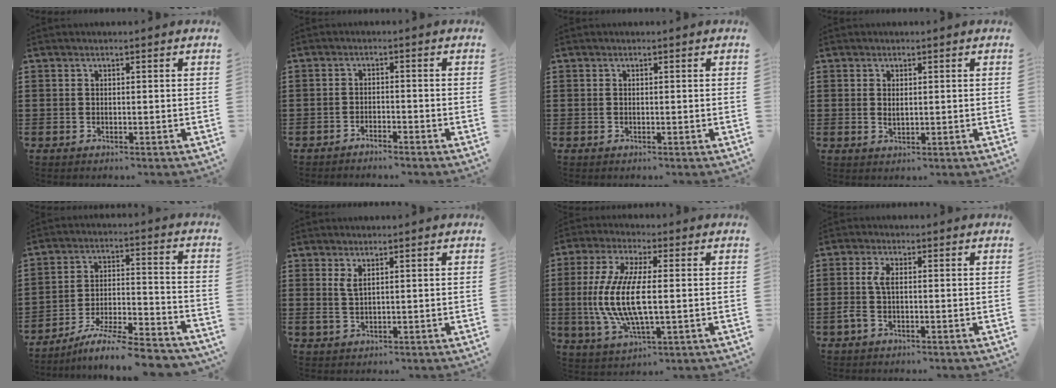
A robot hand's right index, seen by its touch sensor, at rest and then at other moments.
{"total": 1.7, "force": [-1.7, -0.1, 0.1], "torque": [-0.006, 0.004, -0.035]}
{"total": 0.0}
{"total": 1.3, "force": [0.3, 0.6, 1.1], "torque": [-0.024, 0.004, 0.004]}
{"total": 8.0, "force": [-7.2, 0.1, 3.6], "torque": [-0.061, -0.001, -0.142]}
{"total": 2.0, "force": [1.1, 0.6, 1.6], "torque": [-0.034, 0.002, 0.019]}
{"total": 11.0, "force": [-0.7, 3.4, 10.4], "torque": [-0.245, -0.022, -0.022]}
{"total": 3.2, "force": [-0.5, 1.4, 2.9], "torque": [-0.076, -0.002, -0.018]}